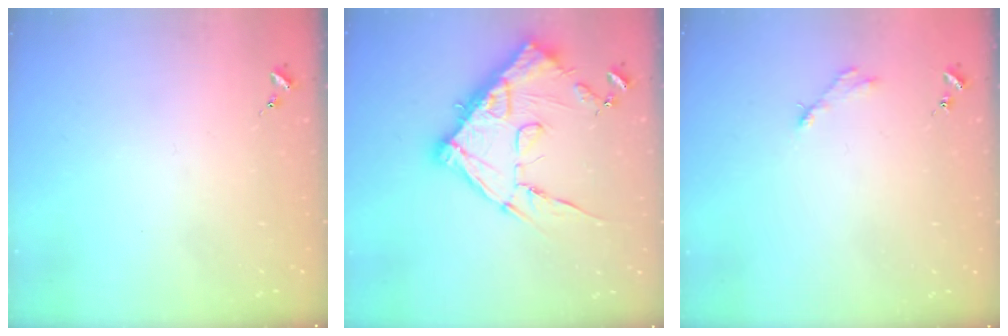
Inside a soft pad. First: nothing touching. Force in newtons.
{"total": 17.2, "press": 17.2, "slide": 1.3}
{"total": 2.8, "press": 2.8, "slide": 0.4}